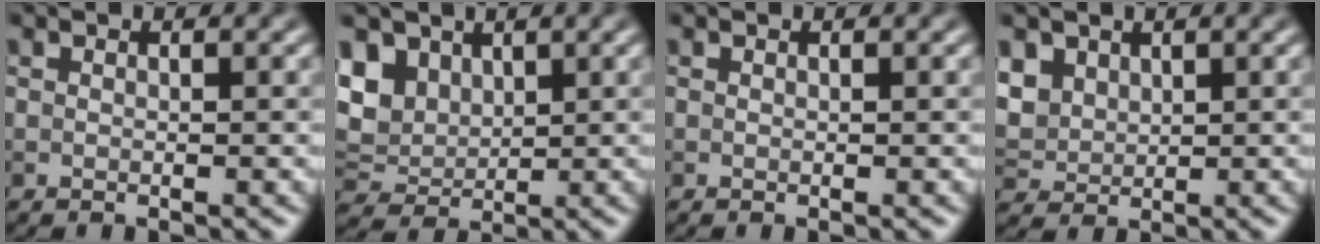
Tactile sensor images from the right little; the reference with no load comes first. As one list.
[{"total": 6.2, "force": [2.7, 4.5, 3.3], "torque": [-0.097, 0.017, 0.054]}, {"total": 0.0}, {"total": 4.2, "force": [1.9, 3.2, 2.0], "torque": [-0.068, 0.007, 0.048]}]